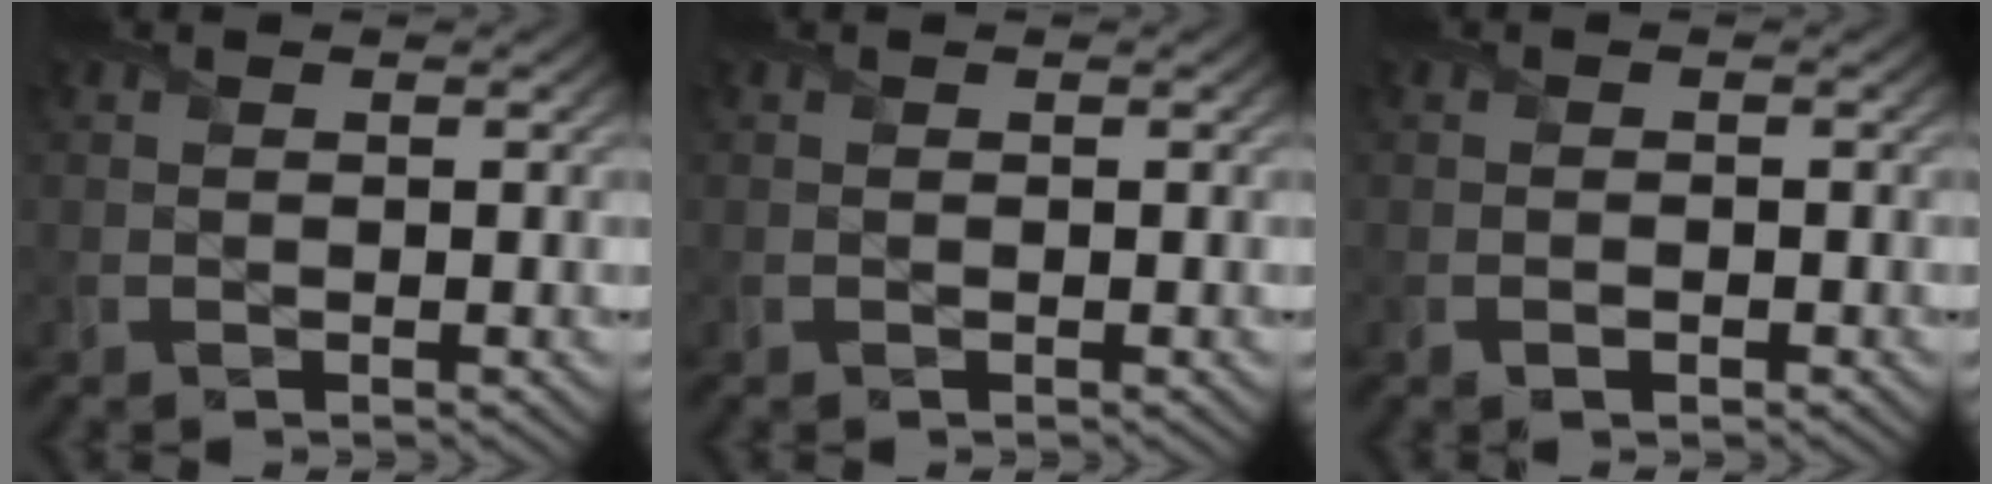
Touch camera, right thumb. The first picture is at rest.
{"total": 0.0}
{"total": 0.7, "force": [-0.4, 0.0, 0.5], "torque": [-0.012, 0.002, -0.006]}